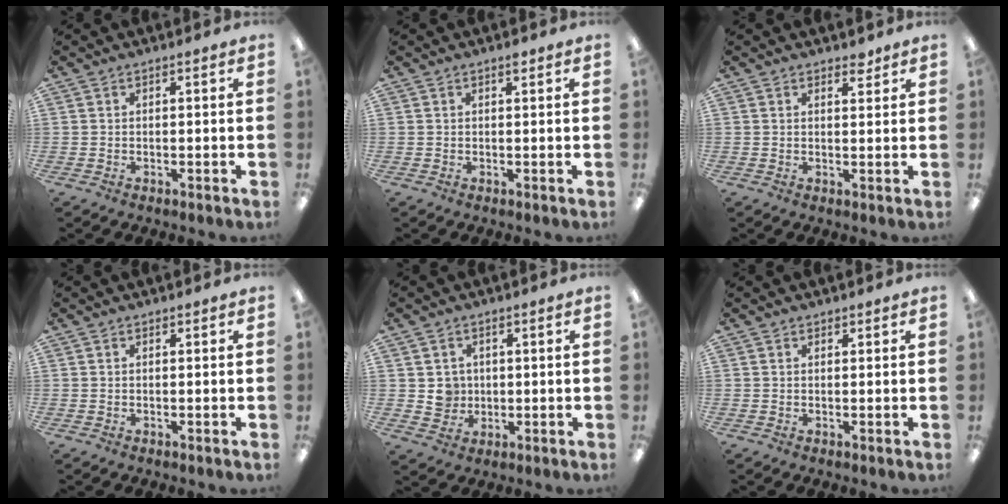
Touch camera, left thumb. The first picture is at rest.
{"total": 0.9, "force": [0.7, 0.3, 0.5], "torque": [-0.004, -0.002, 0.010]}
{"total": 2.5, "force": [2.1, 1.2, 0.7], "torque": [0.002, -0.009, 0.036]}
{"total": 0.0}
{"total": 4.9, "force": [1.0, 4.7, 0.6], "torque": [-0.001, 0.002, 0.019]}
{"total": 0.8, "force": [0.6, 0.5, 0.0], "torque": [-0.001, 0.001, 0.012]}